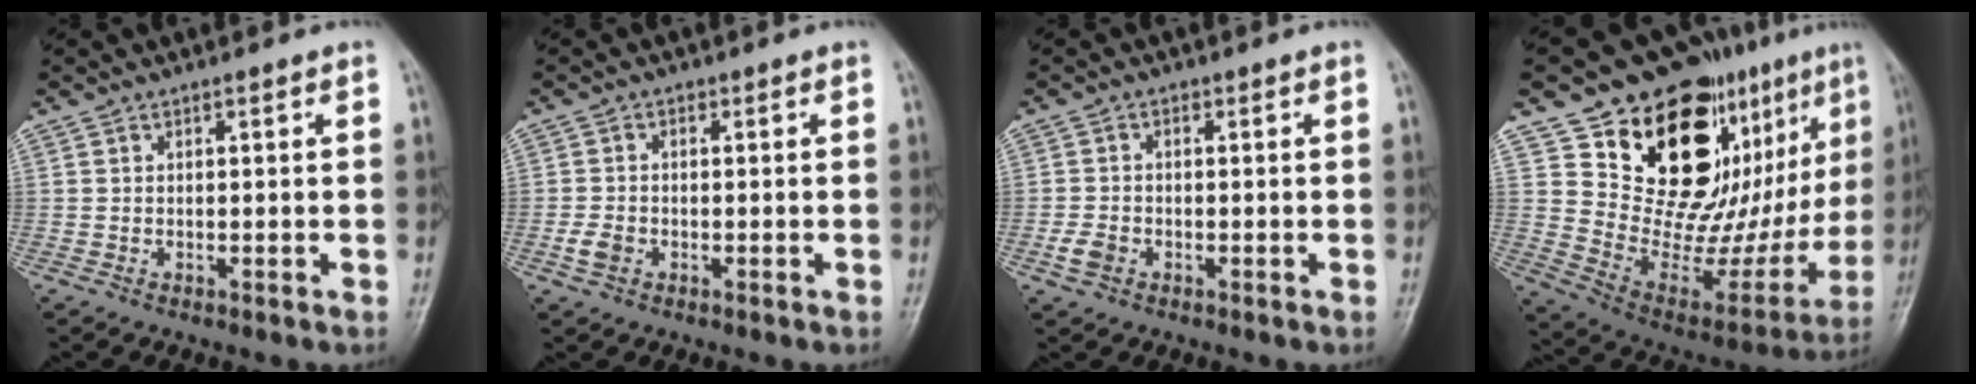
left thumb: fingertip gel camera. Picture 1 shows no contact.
{"total": 2.9, "force": [-1.0, 2.3, 1.5], "torque": [-0.025, 0.003, -0.019]}
{"total": 3.1, "force": [-1.2, 2.4, 1.6], "torque": [-0.027, 0.003, -0.023]}
{"total": 27.2, "force": [13.4, 13.8, 19.2], "torque": [-0.210, -0.050, 0.229]}